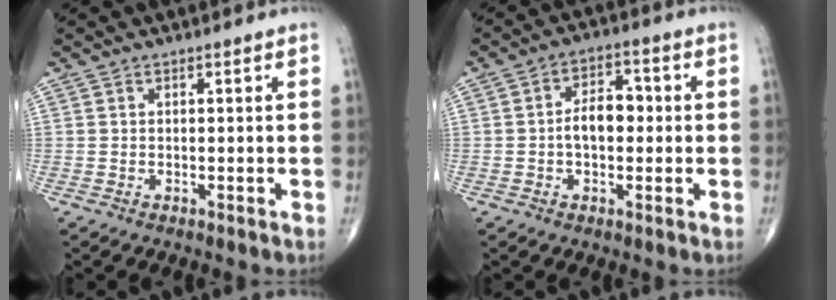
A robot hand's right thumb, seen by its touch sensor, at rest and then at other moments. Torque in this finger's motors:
{"motor_torque": [0.93, 1.42, 0.75, -0.23, 0.06]}